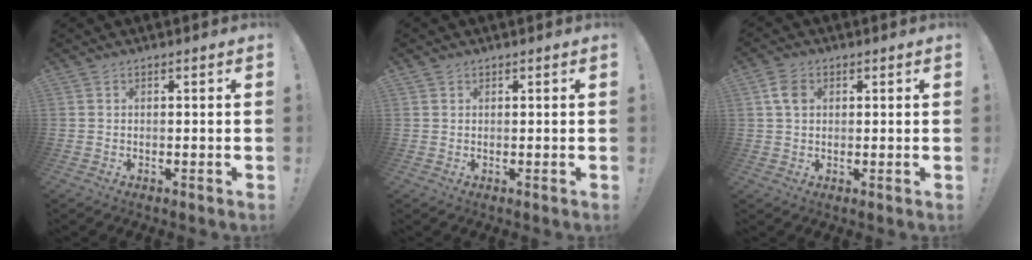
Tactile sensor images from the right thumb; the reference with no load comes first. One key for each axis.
{"total": 0.8, "fx": 0.6, "fy": 0.5, "fz": 0.1, "tx": 0.007, "ty": -0.003, "tz": 0.010}
{"total": 4.8, "fx": 1.4, "fy": 3.5, "fz": 3.0, "tx": -0.047, "ty": 0.003, "tz": 0.029}